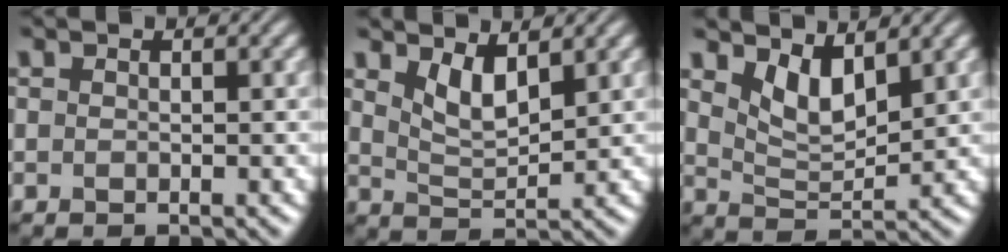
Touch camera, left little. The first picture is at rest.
{"total": 3.1, "force": [1.8, 1.0, 2.2], "torque": [-0.047, -0.011, 0.039]}
{"total": 3.7, "force": [2.2, 1.6, 2.6], "torque": [-0.058, -0.010, 0.043]}